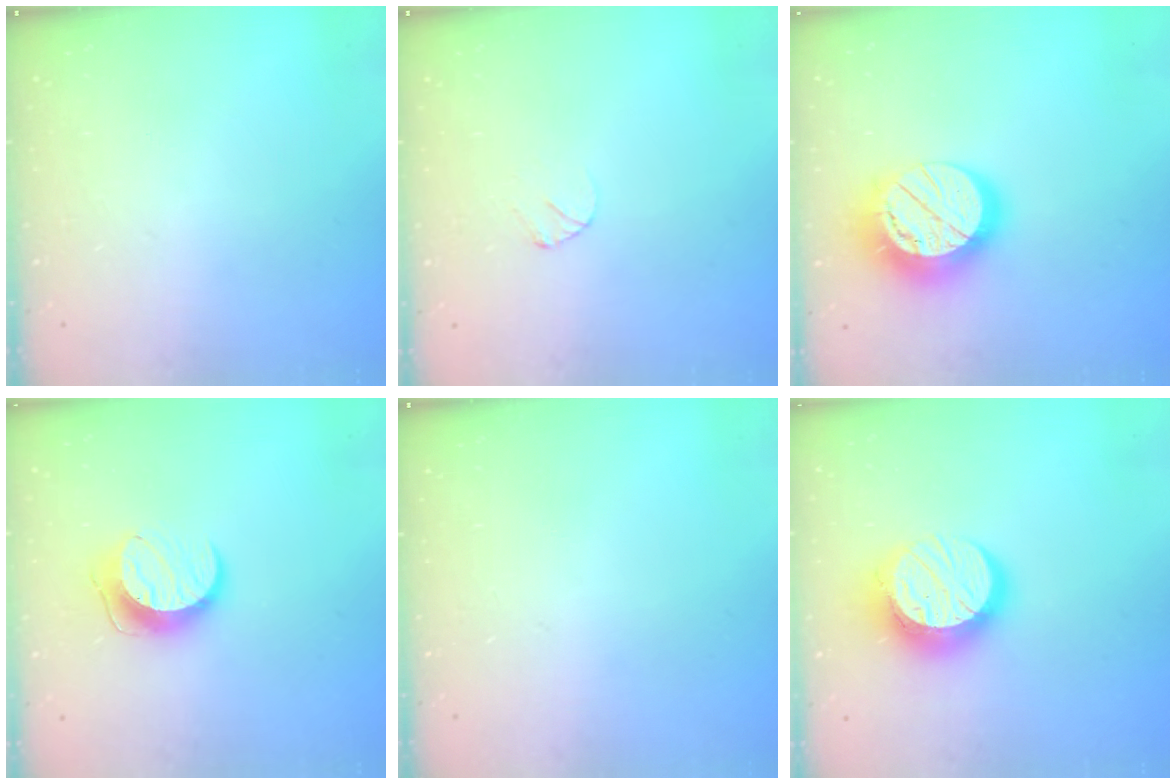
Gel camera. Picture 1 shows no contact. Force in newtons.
{"total": 3.0, "press": 3.0, "slide": 0.3}
{"total": 17.5, "press": 17.4, "slide": 1.3}
{"total": 10.1, "press": 10.1, "slide": 0.5}
{"total": 0.0}
{"total": 14.3, "press": 14.2, "slide": 1.6}